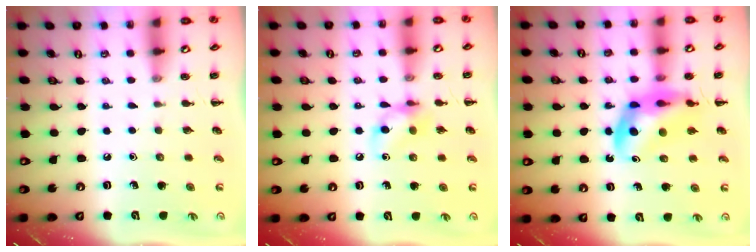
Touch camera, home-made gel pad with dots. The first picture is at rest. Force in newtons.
{"total": 9.2, "press": 9.1, "slide": 1.2}
{"total": 12.9, "press": 12.3, "slide": 3.7}